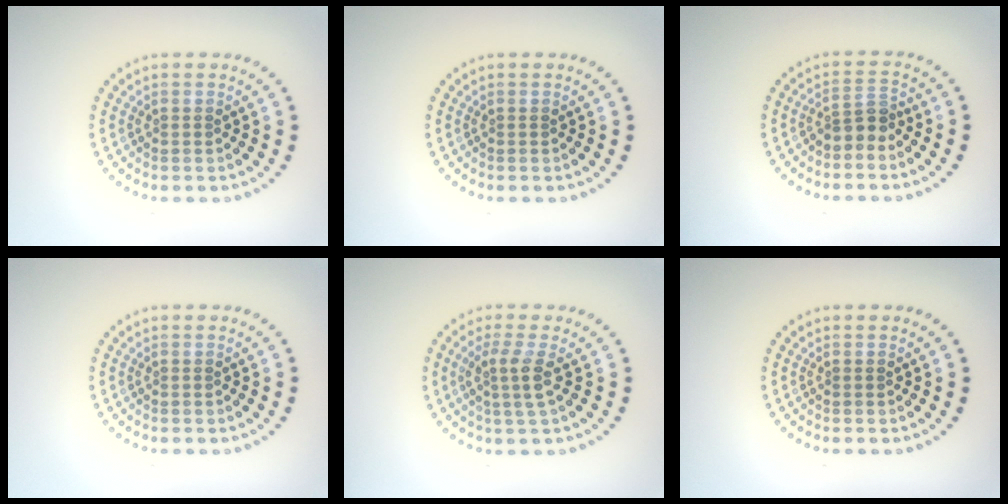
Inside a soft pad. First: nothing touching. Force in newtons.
{"total": 0.0}
{"total": 2.3, "press": 1.8, "slide": 1.5}
{"total": 0.0}
{"total": 2.5, "press": 2.1, "slide": 1.5}
{"total": 0.0}